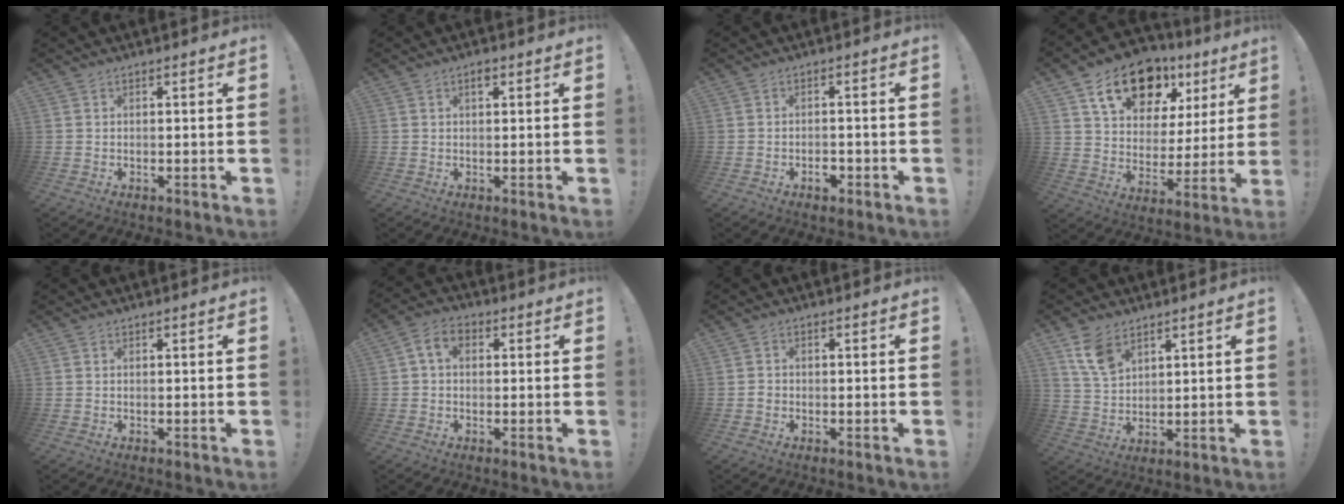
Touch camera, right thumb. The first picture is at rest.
{"total": 1.6, "force": [0.9, 0.9, 1.1], "torque": [-0.011, -0.003, 0.013]}
{"total": 2.7, "force": [-1.7, 1.5, 1.5], "torque": [-0.010, 0.007, -0.031]}
{"total": 17.4, "force": [10.6, 10.6, 9.0], "torque": [-0.137, -0.057, 0.189]}
{"total": 0.0}
{"total": 5.8, "force": [1.3, 4.1, 3.9], "torque": [-0.079, 0.008, 0.026]}
{"total": 1.3, "force": [-0.5, 1.2, 0.3], "torque": [-0.004, 0.006, -0.009]}
{"total": 8.6, "force": [5.5, 4.8, 4.6], "torque": [-0.084, -0.021, 0.109]}